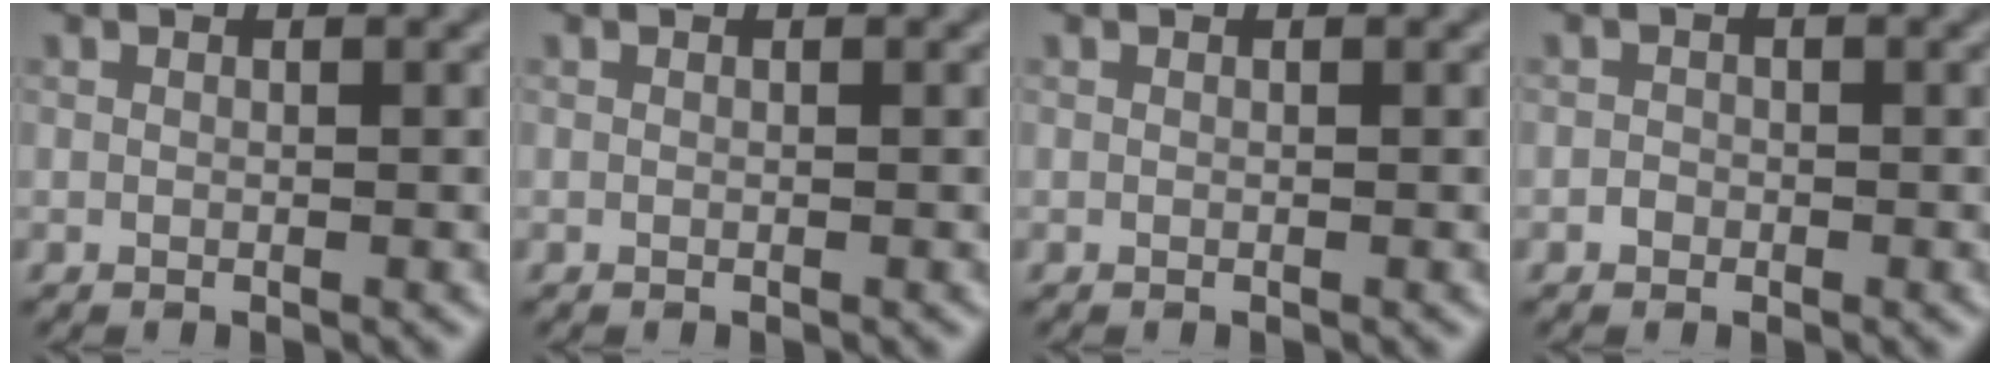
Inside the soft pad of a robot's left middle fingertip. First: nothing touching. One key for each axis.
{"total": 0.0}
{"total": 0.0}
{"total": 0.8, "fx": -0.4, "fy": 0.7, "fz": 0.1, "tx": 0.002, "ty": -0.001, "tz": -0.007}